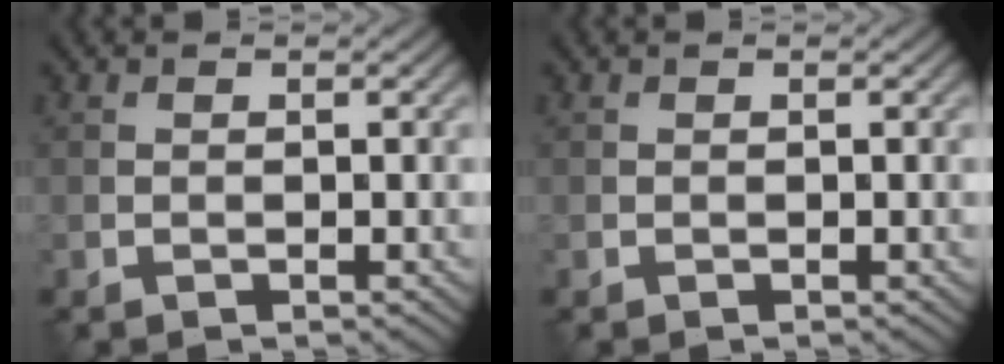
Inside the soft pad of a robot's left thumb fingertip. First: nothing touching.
{"total": 0.0}